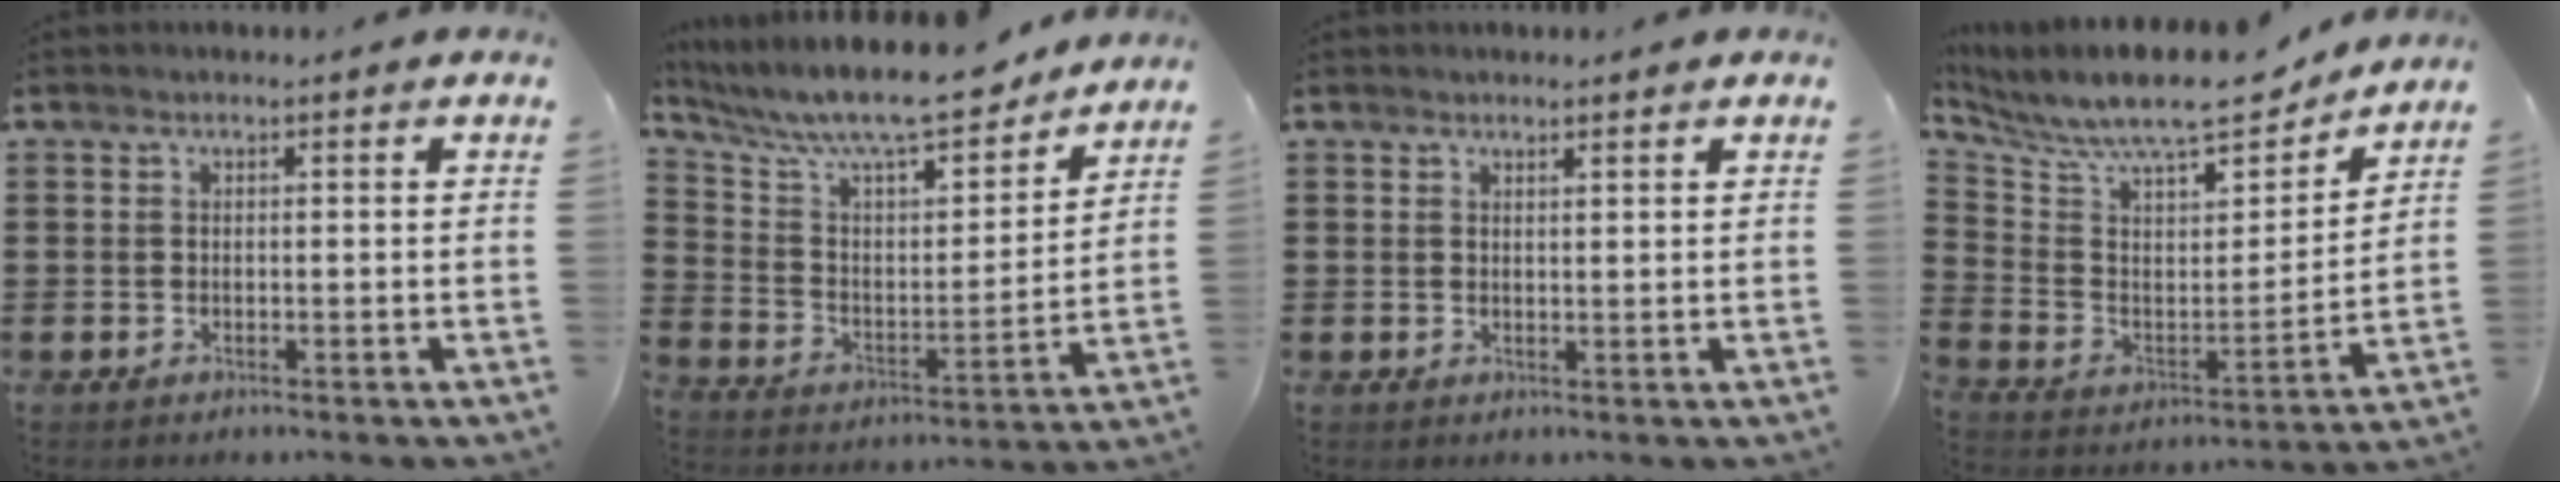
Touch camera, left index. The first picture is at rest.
{"total": 11.1, "force": [10.0, 1.4, 4.8], "torque": [-0.125, -0.069, 0.168]}
{"total": 1.5, "force": [1.3, 0.1, 0.6], "torque": [-0.014, 0.000, 0.025]}
{"total": 10.8, "force": [9.5, 2.1, 4.8], "torque": [-0.126, -0.066, 0.161]}